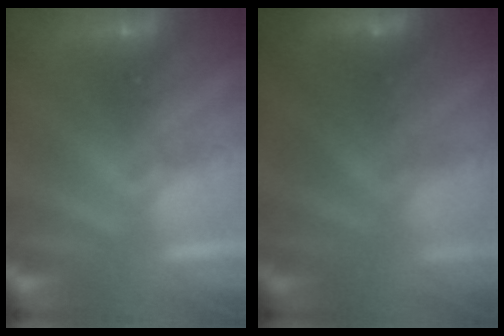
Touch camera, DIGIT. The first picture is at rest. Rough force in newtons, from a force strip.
{"total": 7.6}